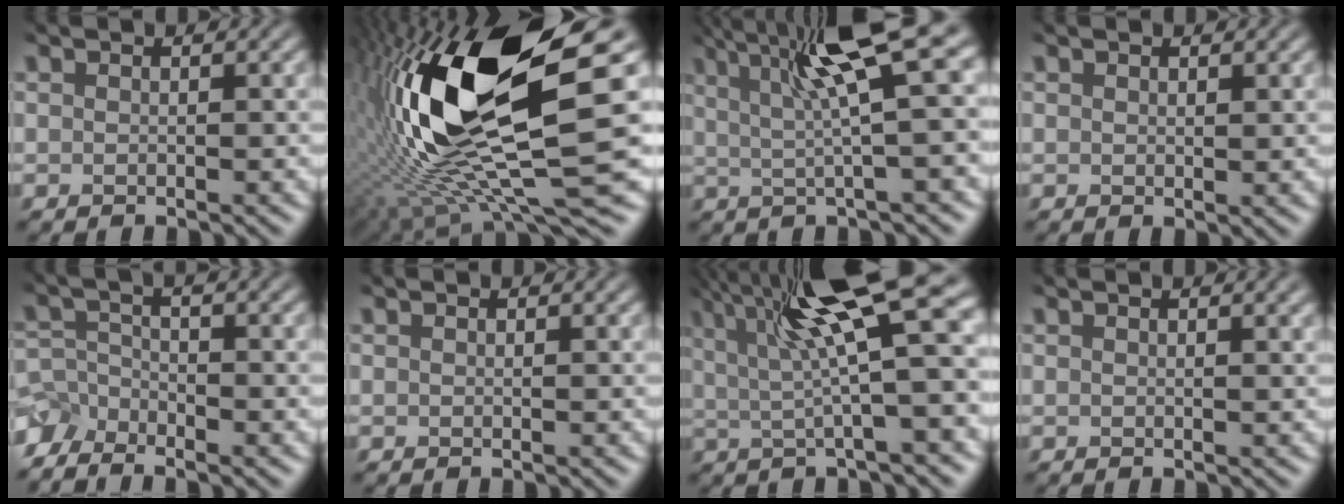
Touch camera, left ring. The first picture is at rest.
{"total": 16.4, "force": [1.1, 4.8, 15.7], "torque": [-0.309, -0.003, 0.016]}
{"total": 9.2, "force": [3.4, 1.9, 8.4], "torque": [-0.144, 0.013, 0.051]}
{"total": 0.8, "force": [0.5, 0.3, 0.5], "torque": [-0.009, 0.000, 0.012]}
{"total": 4.6, "force": [-4.4, 1.0, 0.8], "torque": [-0.014, -0.011, -0.098]}
{"total": 0.0}
{"total": 11.4, "force": [3.5, 3.0, 10.4], "torque": [-0.174, 0.012, 0.050]}
{"total": 2.5, "force": [1.7, 0.8, 1.8], "torque": [-0.027, 0.014, 0.010]}